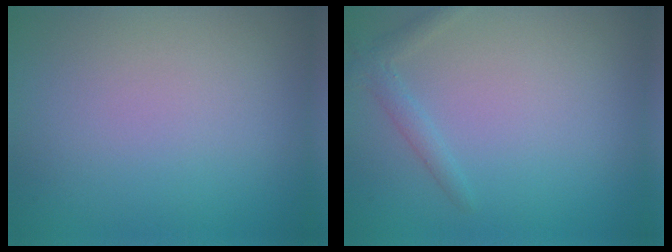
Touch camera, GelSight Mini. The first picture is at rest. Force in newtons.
{"total": 1.4, "press": 1.4, "slide": 0.0}